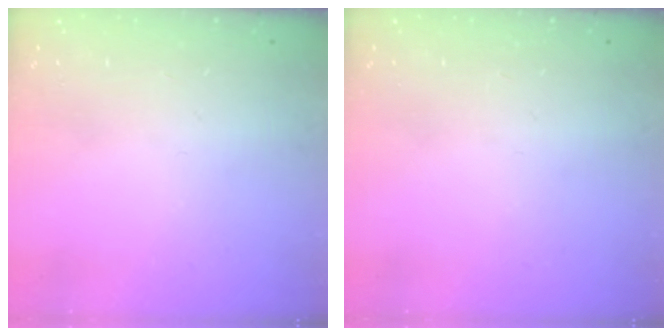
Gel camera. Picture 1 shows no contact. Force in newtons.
{"total": 0.0}